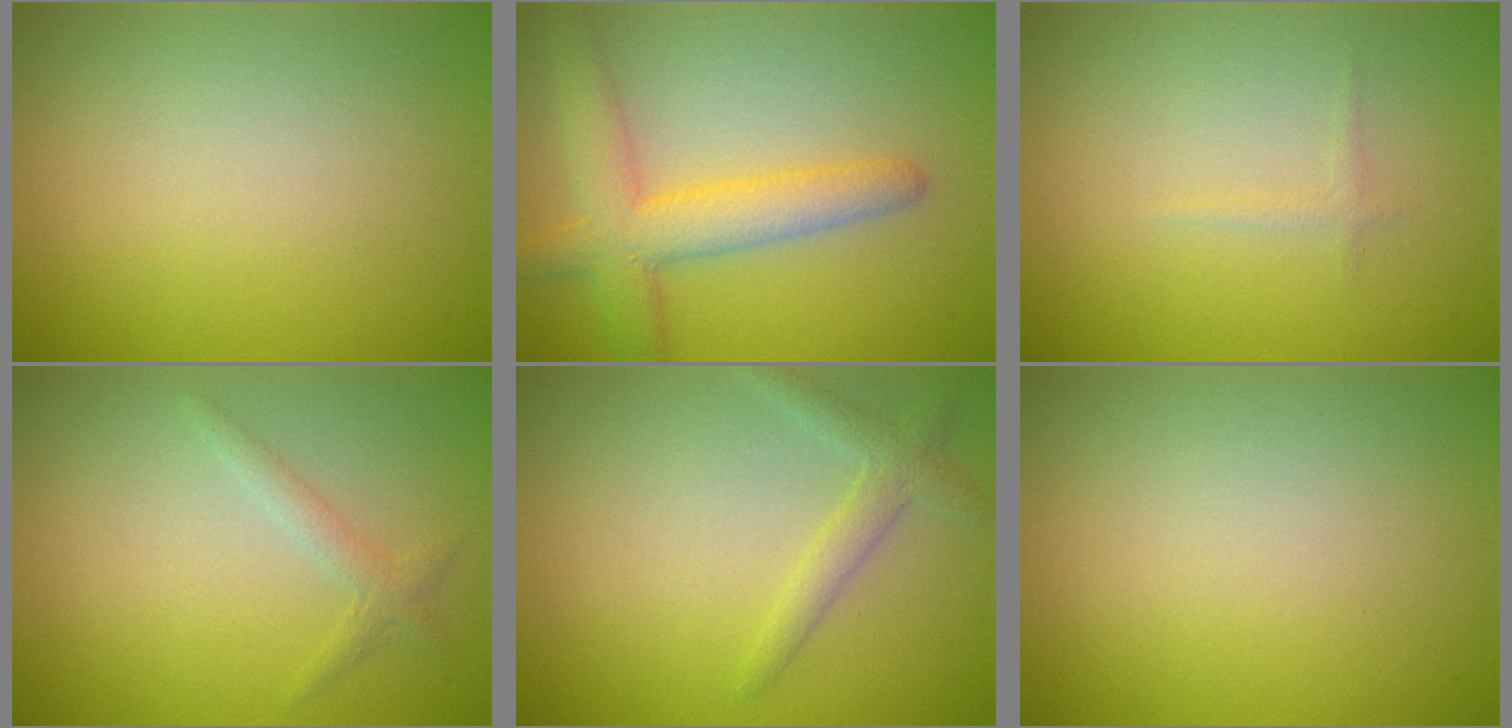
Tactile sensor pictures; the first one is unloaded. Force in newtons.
{"total": 5.1, "press": 5.1, "slide": 0.2}
{"total": 0.6, "press": 0.6, "slide": 0.0}
{"total": 1.3, "press": 1.3, "slide": 0.0}
{"total": 2.0, "press": 2.0, "slide": 0.1}
{"total": 0.0}